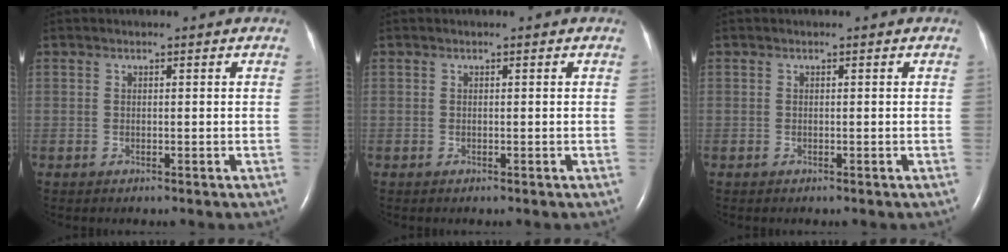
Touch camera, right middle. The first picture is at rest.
{"total": 0.0}
{"total": 0.0}